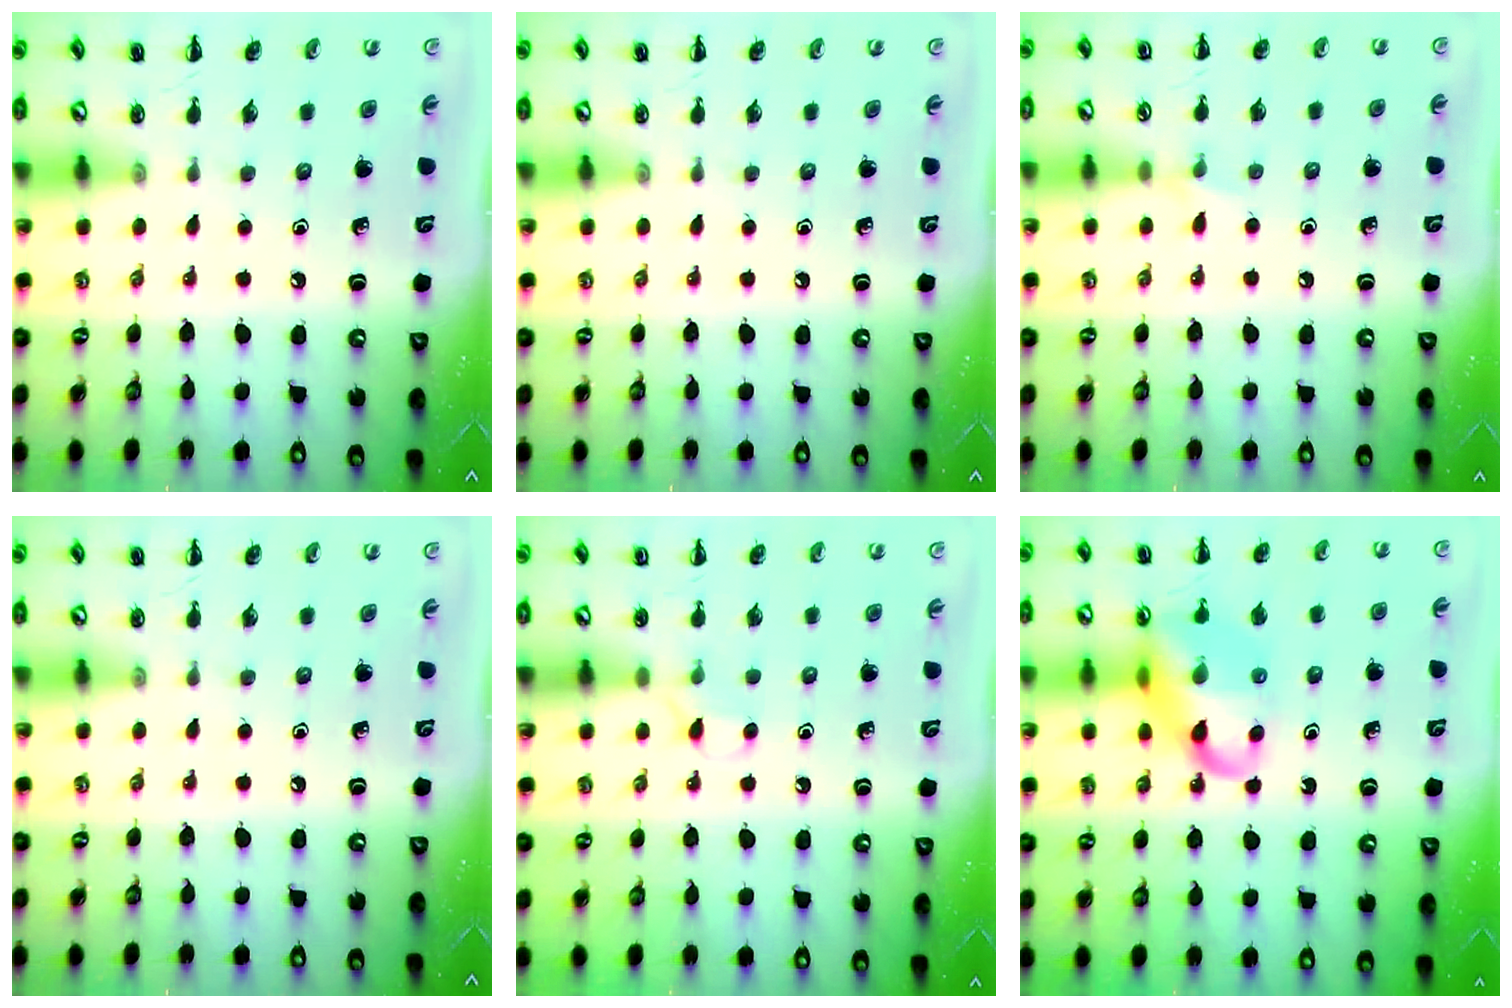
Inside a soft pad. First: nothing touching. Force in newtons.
{"total": 0.0}
{"total": 4.1, "press": 3.7, "slide": 1.6}
{"total": 0.0}
{"total": 3.9, "press": 3.7, "slide": 1.1}
{"total": 15.2, "press": 14.9, "slide": 2.8}